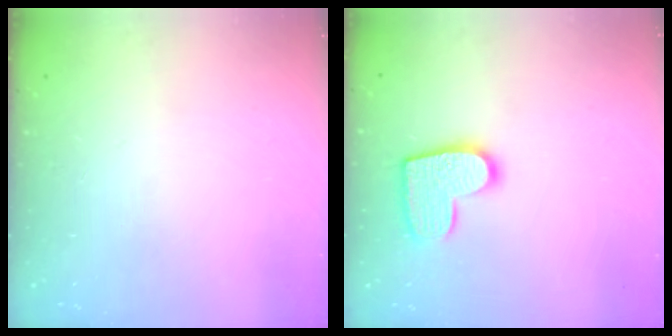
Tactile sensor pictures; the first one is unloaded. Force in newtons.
{"total": 12.1, "press": 12.0, "slide": 0.6}